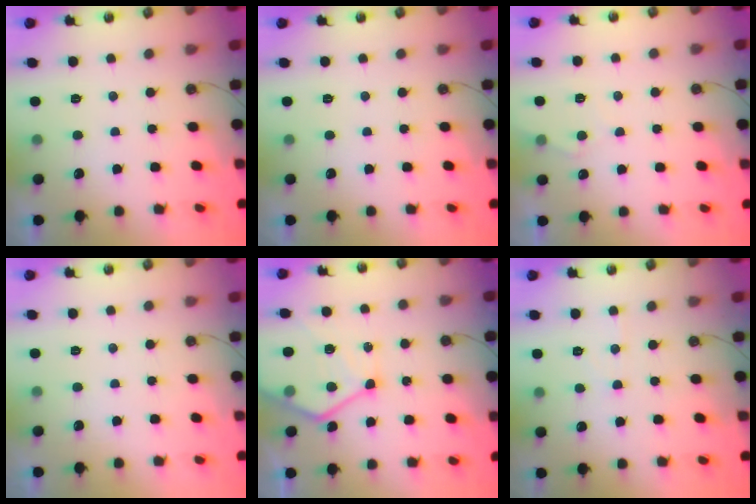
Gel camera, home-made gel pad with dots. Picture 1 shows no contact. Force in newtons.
{"total": 0.0}
{"total": 5.0, "press": 5.0, "slide": 0.7}
{"total": 0.0}
{"total": 14.4, "press": 14.3, "slide": 1.4}
{"total": 4.0, "press": 4.0, "slide": 0.5}